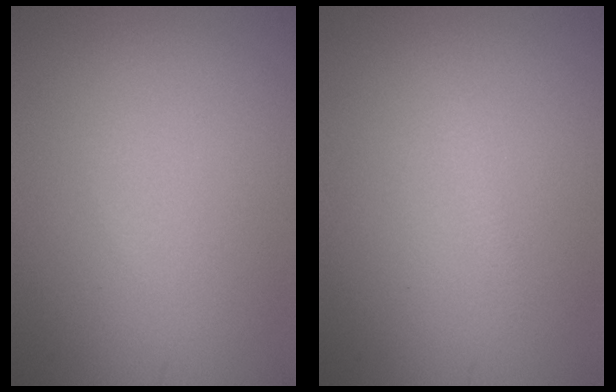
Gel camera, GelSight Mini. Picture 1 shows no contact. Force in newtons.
{"total": 0.6, "press": 0.6, "slide": 0.0}